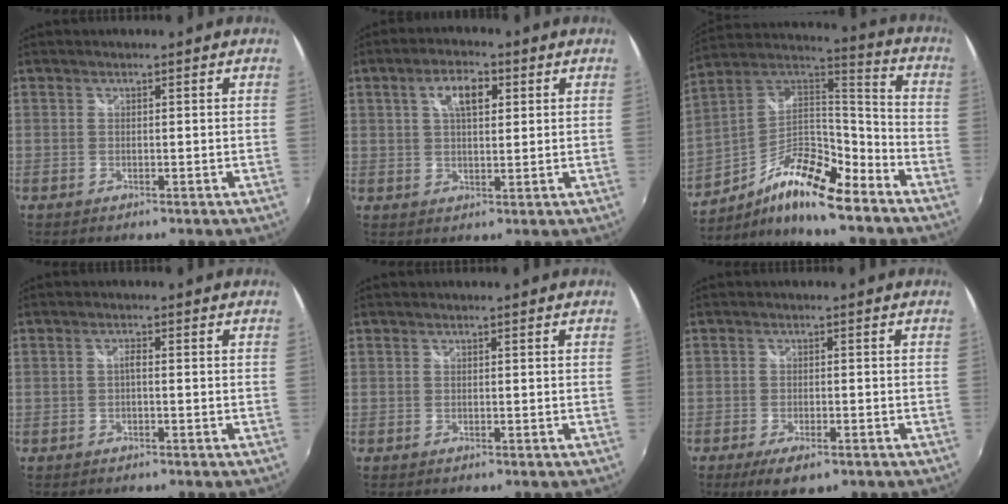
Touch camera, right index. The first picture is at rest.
{"total": 6.2, "force": [2.2, 2.8, 5.1], "torque": [-0.088, 0.013, 0.038]}
{"total": 16.4, "force": [-10.5, 4.3, 11.9], "torque": [-0.224, 0.005, -0.199]}
{"total": 1.1, "force": [-0.4, 0.3, 1.0], "torque": [-0.019, 0.004, -0.008]}
{"total": 0.0}
{"total": 5.8, "force": [-3.7, 2.0, 4.0], "torque": [-0.090, -0.021, -0.061]}